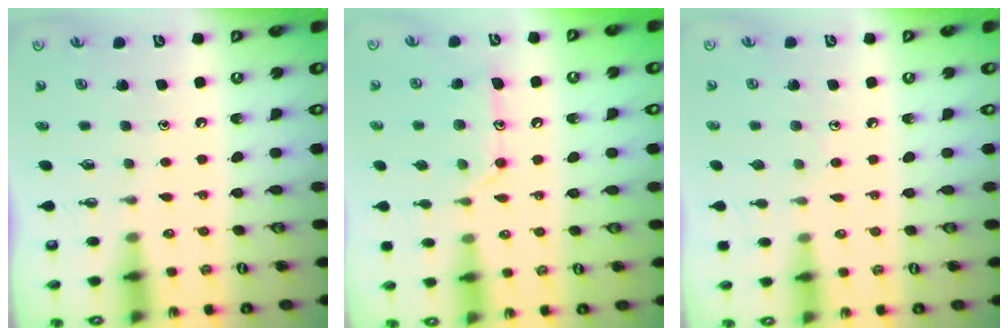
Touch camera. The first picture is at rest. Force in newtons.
{"total": 13.0, "press": 12.9, "slide": 0.9}
{"total": 4.7, "press": 4.7, "slide": 0.5}